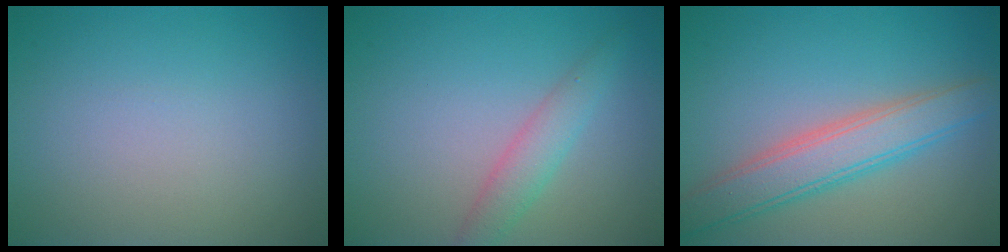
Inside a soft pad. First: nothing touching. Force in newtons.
{"total": 2.3, "press": 2.3, "slide": 0.0}
{"total": 4.8, "press": 4.8, "slide": 0.1}